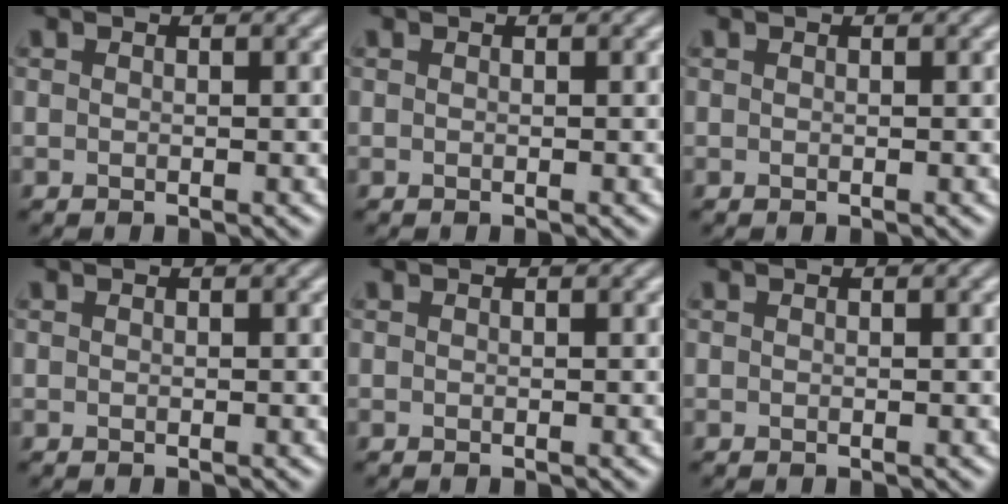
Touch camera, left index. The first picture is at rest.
{"total": 0.0}
{"total": 0.0}
{"total": 0.0}
{"total": 0.0}
{"total": 0.0}